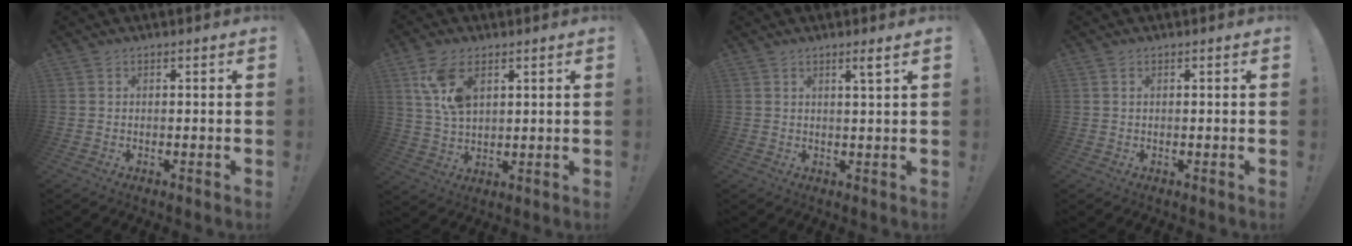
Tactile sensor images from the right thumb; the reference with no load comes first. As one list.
[{"total": 10.0, "force": [4.8, 5.5, 6.9], "torque": [-0.124, -0.015, 0.090]}, {"total": 3.2, "force": [1.7, -0.5, 2.7], "torque": [-0.047, -0.006, 0.024]}, {"total": 0.6, "force": [0.4, 0.1, 0.5], "torque": [-0.011, 0.001, 0.007]}]